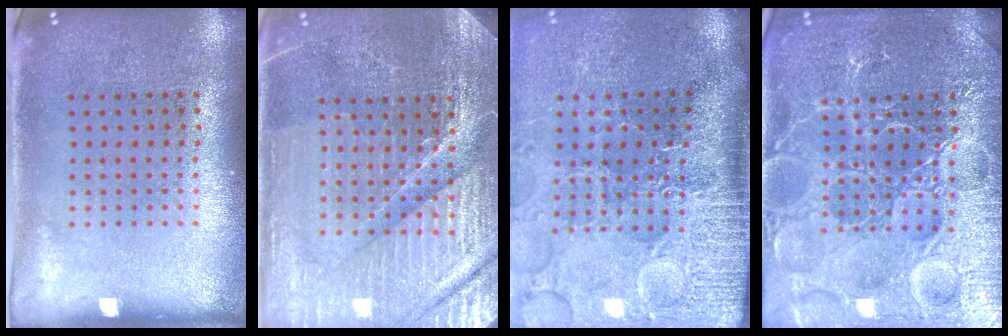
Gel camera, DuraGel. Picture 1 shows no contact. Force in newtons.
{"total": 4.8, "press": 4.6, "slide": 1.4}
{"total": 4.6, "press": 3.8, "slide": 2.6}
{"total": 7.4, "press": 7.3, "slide": 1.0}